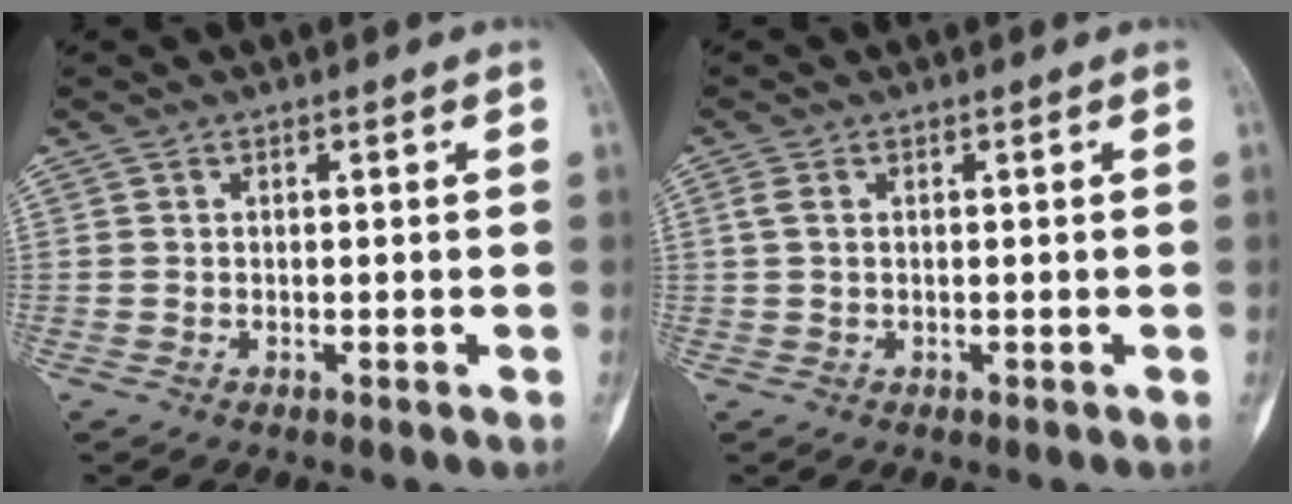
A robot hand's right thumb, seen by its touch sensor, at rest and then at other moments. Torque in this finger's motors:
{"motor_torque": [0.18, -0.29, 0.31, -0.04, -0.02]}